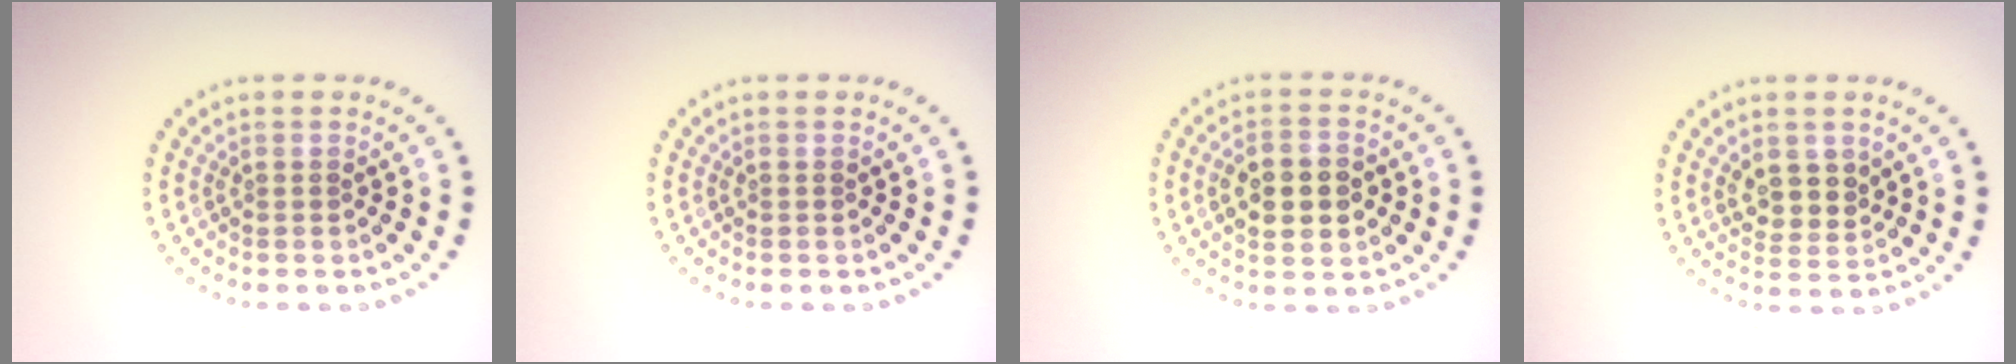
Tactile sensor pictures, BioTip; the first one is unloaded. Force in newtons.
{"total": 0.0}
{"total": 5.1, "press": 5.0, "slide": 0.2}
{"total": 2.8, "press": 2.5, "slide": 1.3}